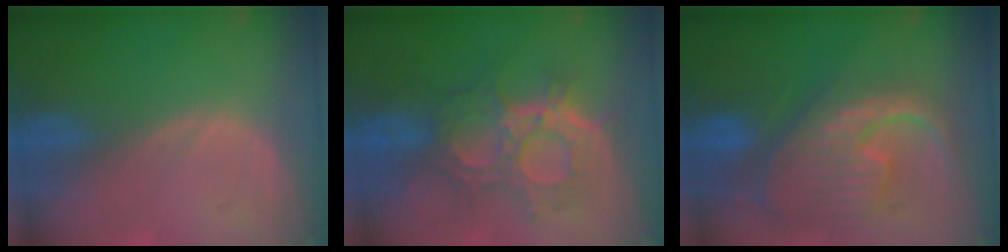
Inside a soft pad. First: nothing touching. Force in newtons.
{"total": 9.4, "press": 9.4, "slide": 1.1}
{"total": 12.4, "press": 10.6, "slide": 6.4}